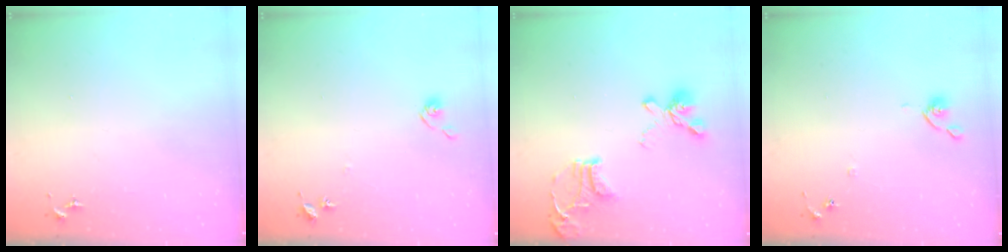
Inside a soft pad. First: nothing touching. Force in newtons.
{"total": 6.0, "press": 6.0, "slide": 0.6}
{"total": 18.4, "press": 18.3, "slide": 1.8}
{"total": 6.9, "press": 6.9, "slide": 0.6}